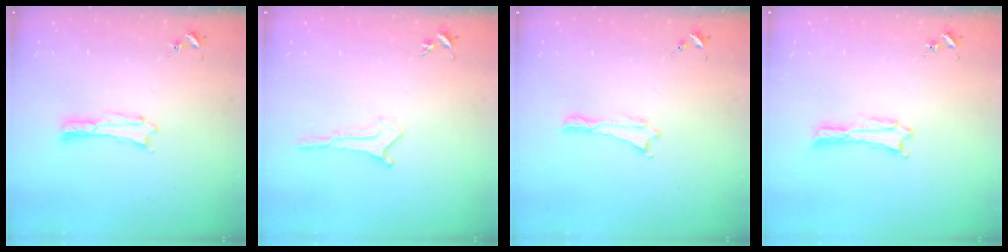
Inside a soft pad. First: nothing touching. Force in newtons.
{"total": 0.0}
{"total": 0.0}
{"total": 0.0}